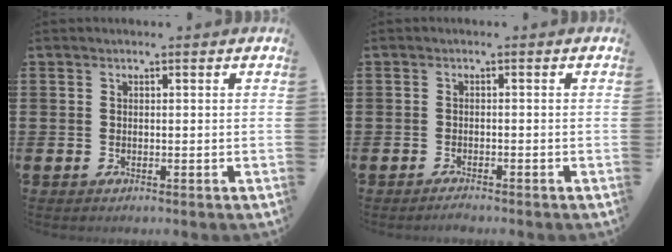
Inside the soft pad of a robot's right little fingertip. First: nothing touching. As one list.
[{"total": 0.7, "force": [-0.7, 0.0, 0.1], "torque": [-0.004, -0.003, -0.012]}]